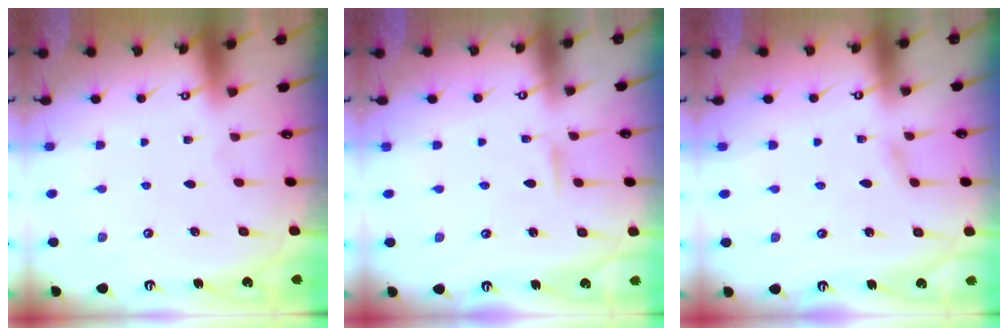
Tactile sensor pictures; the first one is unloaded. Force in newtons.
{"total": 4.0, "press": 3.9, "slide": 0.5}
{"total": 2.8, "press": 2.8, "slide": 0.4}